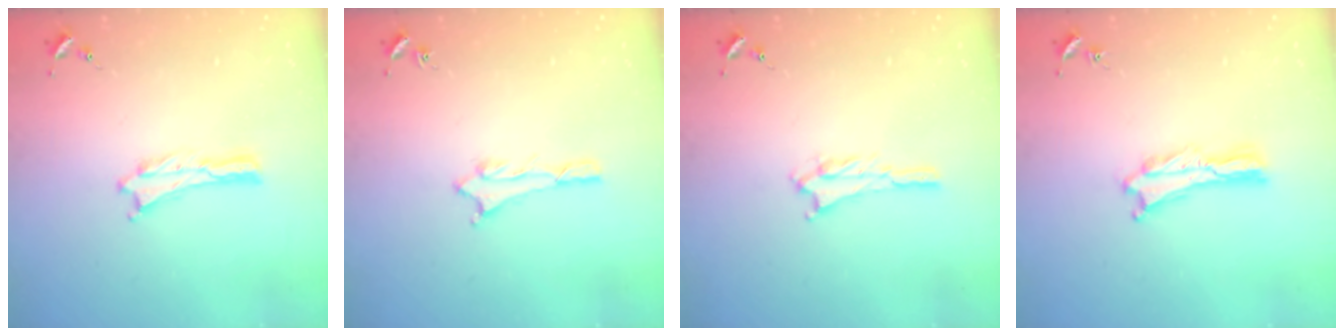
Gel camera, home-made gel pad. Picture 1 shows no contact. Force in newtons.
{"total": 1.1, "press": 1.1, "slide": 0.1}
{"total": 1.5, "press": 1.5, "slide": 0.3}
{"total": 0.7, "press": 0.7, "slide": 0.2}